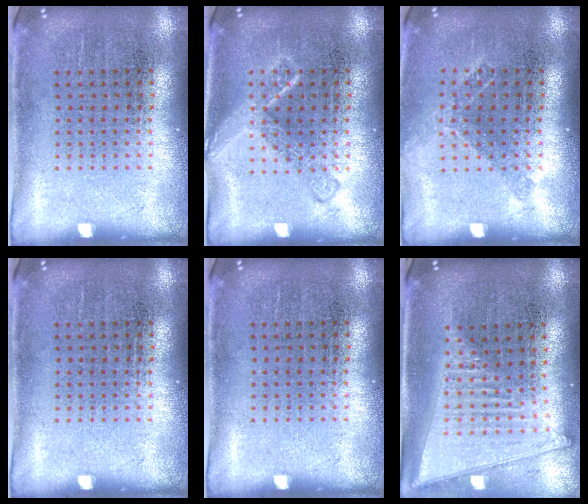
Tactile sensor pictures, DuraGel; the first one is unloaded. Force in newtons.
{"total": 2.4, "press": 2.4, "slide": 0.4}
{"total": 1.1, "press": 0.9, "slide": 0.6}
{"total": 0.0}
{"total": 0.0}
{"total": 1.9, "press": 1.7, "slide": 0.9}